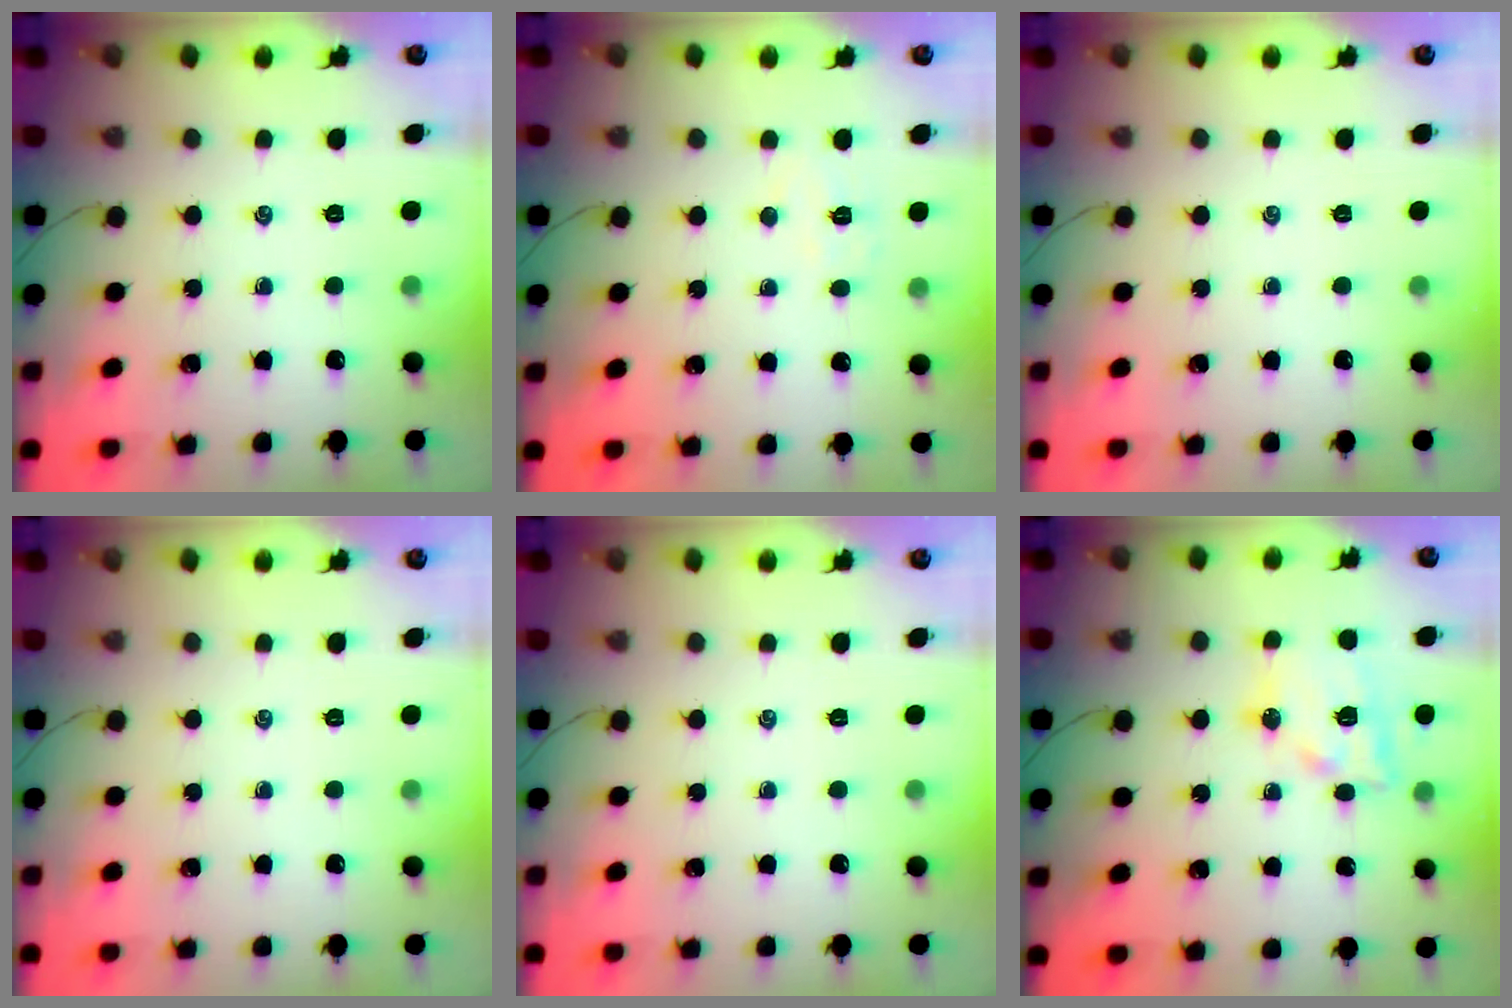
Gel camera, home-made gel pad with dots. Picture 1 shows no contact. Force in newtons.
{"total": 5.3, "press": 5.1, "slide": 1.0}
{"total": 0.0}
{"total": 0.0}
{"total": 0.0}
{"total": 15.0, "press": 14.8, "slide": 2.3}